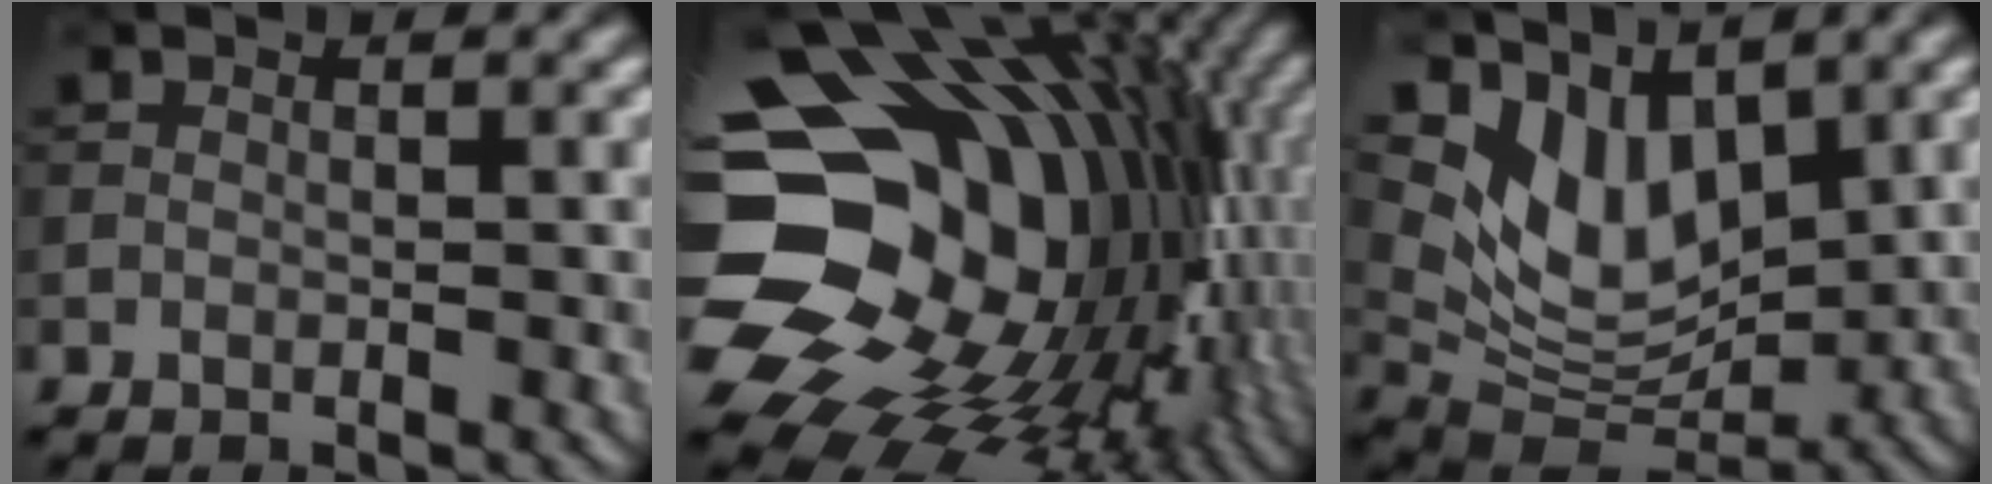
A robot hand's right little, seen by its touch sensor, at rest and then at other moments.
{"total": 20.9, "force": [-0.3, 16.6, 12.7], "torque": [-0.231, -0.026, 0.019]}
{"total": 7.0, "force": [3.7, 4.0, 4.4], "torque": [-0.092, -0.012, 0.066]}